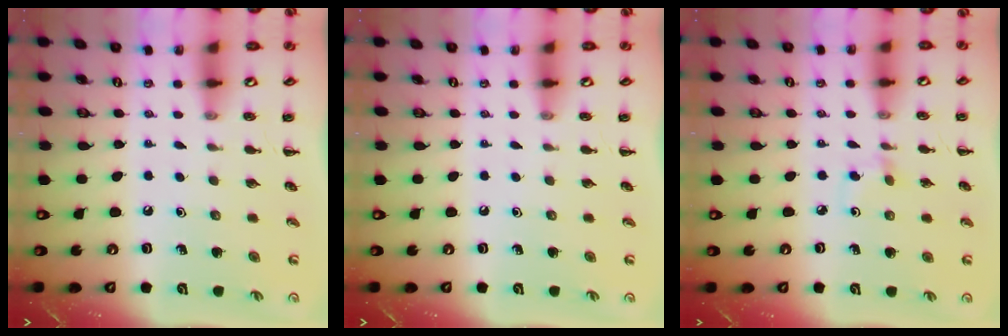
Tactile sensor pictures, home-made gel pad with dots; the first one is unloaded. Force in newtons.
{"total": 0.0}
{"total": 2.9, "press": 2.6, "slide": 1.2}